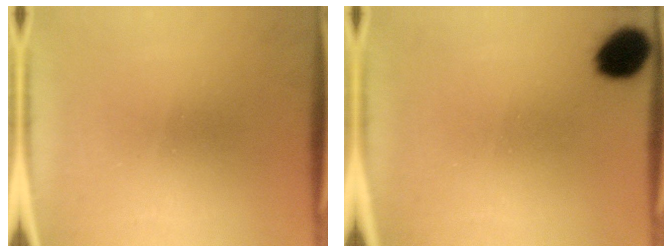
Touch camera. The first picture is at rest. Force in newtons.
{"total": 10.4}